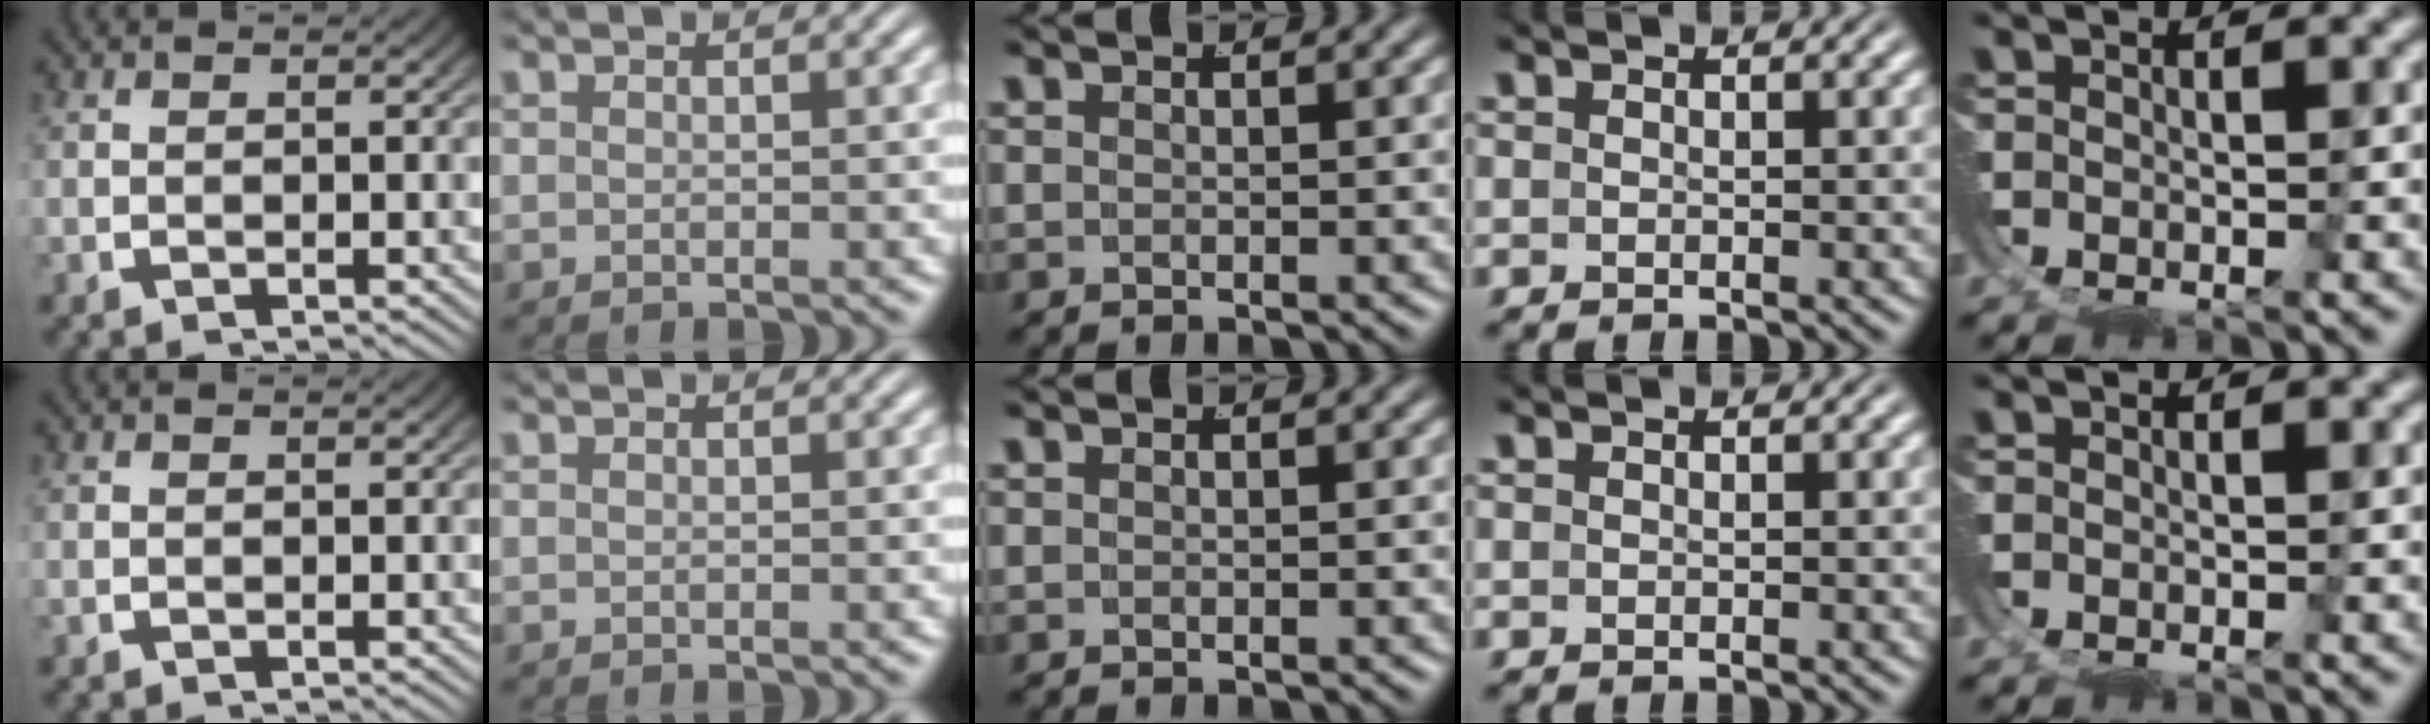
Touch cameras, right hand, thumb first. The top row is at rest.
{}